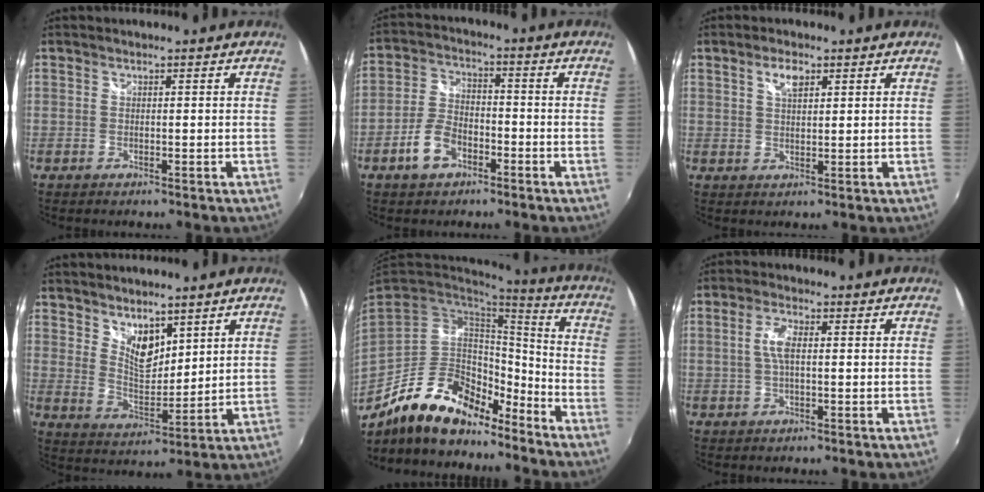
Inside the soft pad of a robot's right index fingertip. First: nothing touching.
{"total": 7.4, "force": [-4.0, 4.3, 4.5], "torque": [-0.099, 0.009, -0.073]}
{"total": 3.5, "force": [1.8, 1.6, 2.5], "torque": [-0.043, 0.005, 0.031]}
{"total": 7.0, "force": [4.8, 3.5, 3.7], "torque": [-0.052, -0.004, 0.090]}
{"total": 19.7, "force": [-14.2, 9.4, 10.0], "torque": [-0.210, 0.008, -0.235]}
{"total": 3.8, "force": [0.3, 1.3, 3.6], "torque": [-0.072, 0.003, 0.006]}